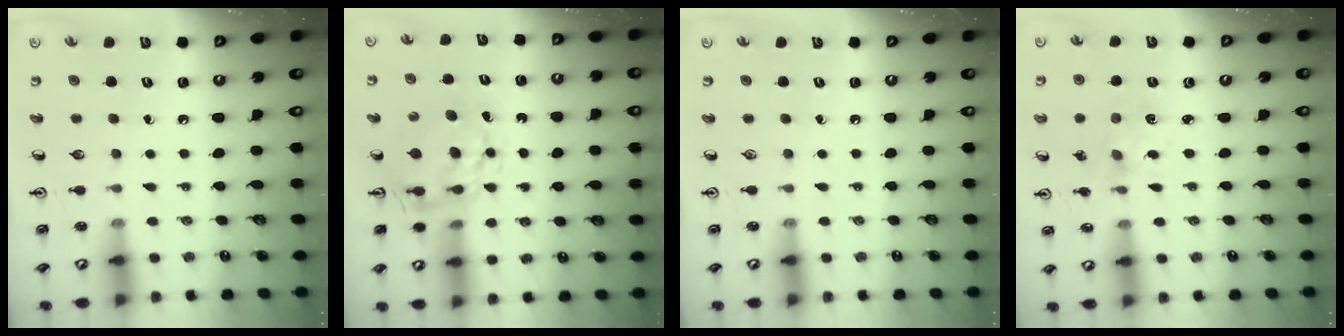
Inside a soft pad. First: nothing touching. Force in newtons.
{"total": 7.5, "press": 7.5, "slide": 0.7}
{"total": 0.0}
{"total": 1.6, "press": 1.6, "slide": 0.5}